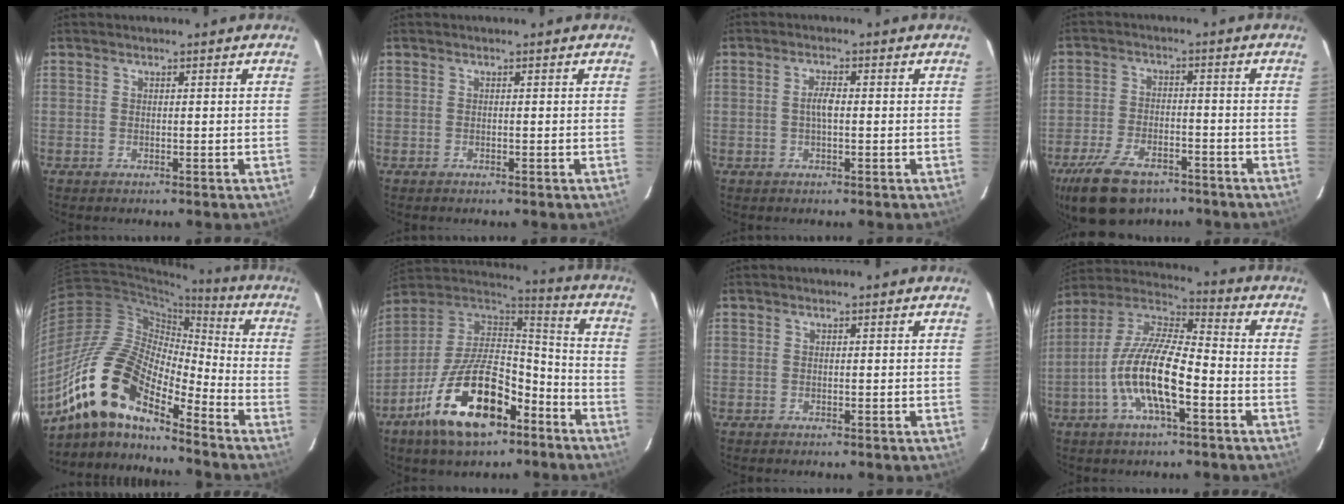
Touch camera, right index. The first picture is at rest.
{"total": 0.0}
{"total": 2.5, "force": [-0.1, 0.8, 2.3], "torque": [-0.046, 0.004, -0.002]}
{"total": 13.4, "force": [-9.1, 6.8, 7.2], "torque": [-0.168, -0.012, -0.154]}
{"total": 16.9, "force": [-12.5, 5.4, 10.1], "torque": [-0.181, 0.000, -0.253]}
{"total": 21.5, "force": [-11.2, 10.2, 15.4], "torque": [-0.297, -0.012, -0.185]}
{"total": 0.0}
{"total": 14.9, "force": [-5.2, 4.1, 13.4], "torque": [-0.267, -0.003, -0.104]}